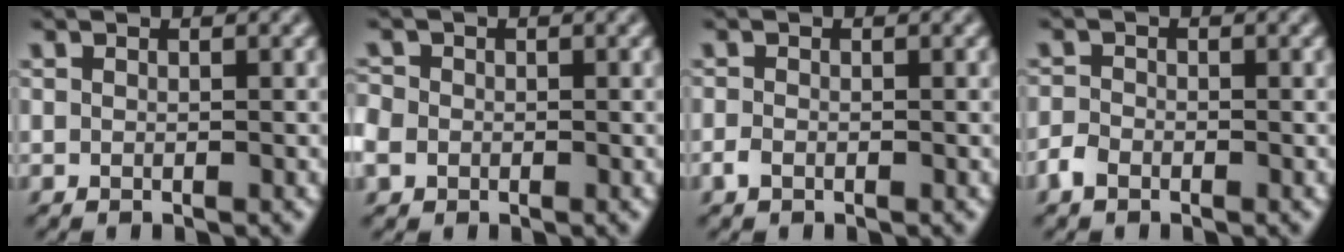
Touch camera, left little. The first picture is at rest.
{"total": 3.5, "force": [-0.9, 3.1, 1.5], "torque": [-0.040, 0.011, -0.029]}
{"total": 1.0, "force": [-0.6, 0.6, 0.5], "torque": [-0.013, 0.002, -0.014]}
{"total": 1.6, "force": [-1.1, 0.9, 0.6], "torque": [-0.013, 0.004, -0.026]}